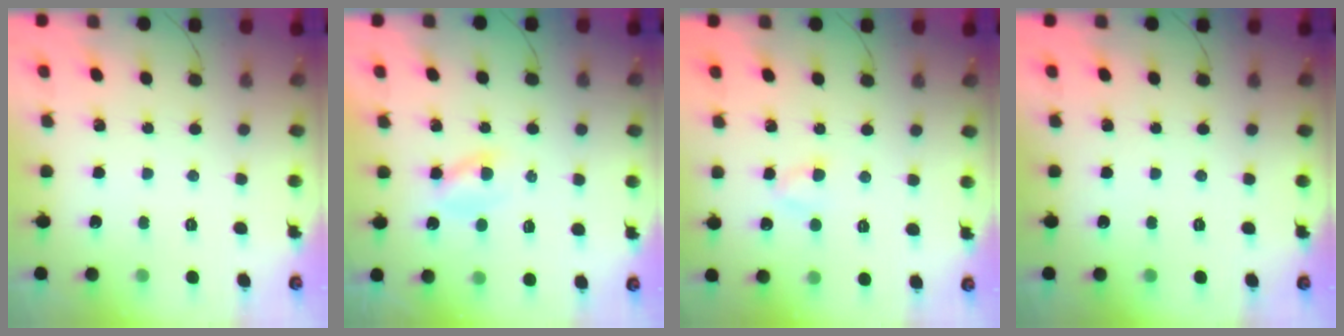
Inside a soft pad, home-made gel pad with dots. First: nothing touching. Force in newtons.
{"total": 2.0, "press": 1.8, "slide": 0.9}
{"total": 2.6, "press": 2.5, "slide": 0.8}
{"total": 0.0}